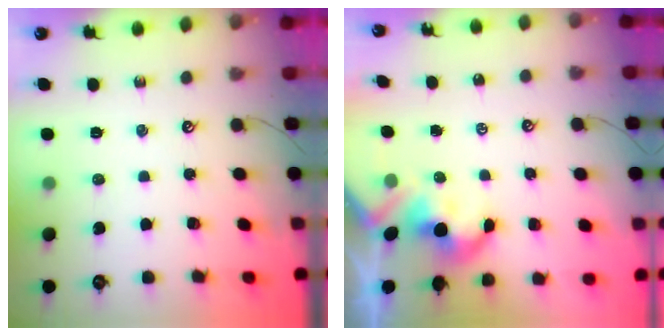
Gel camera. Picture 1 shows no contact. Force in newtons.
{"total": 3.8, "press": 3.8, "slide": 0.7}